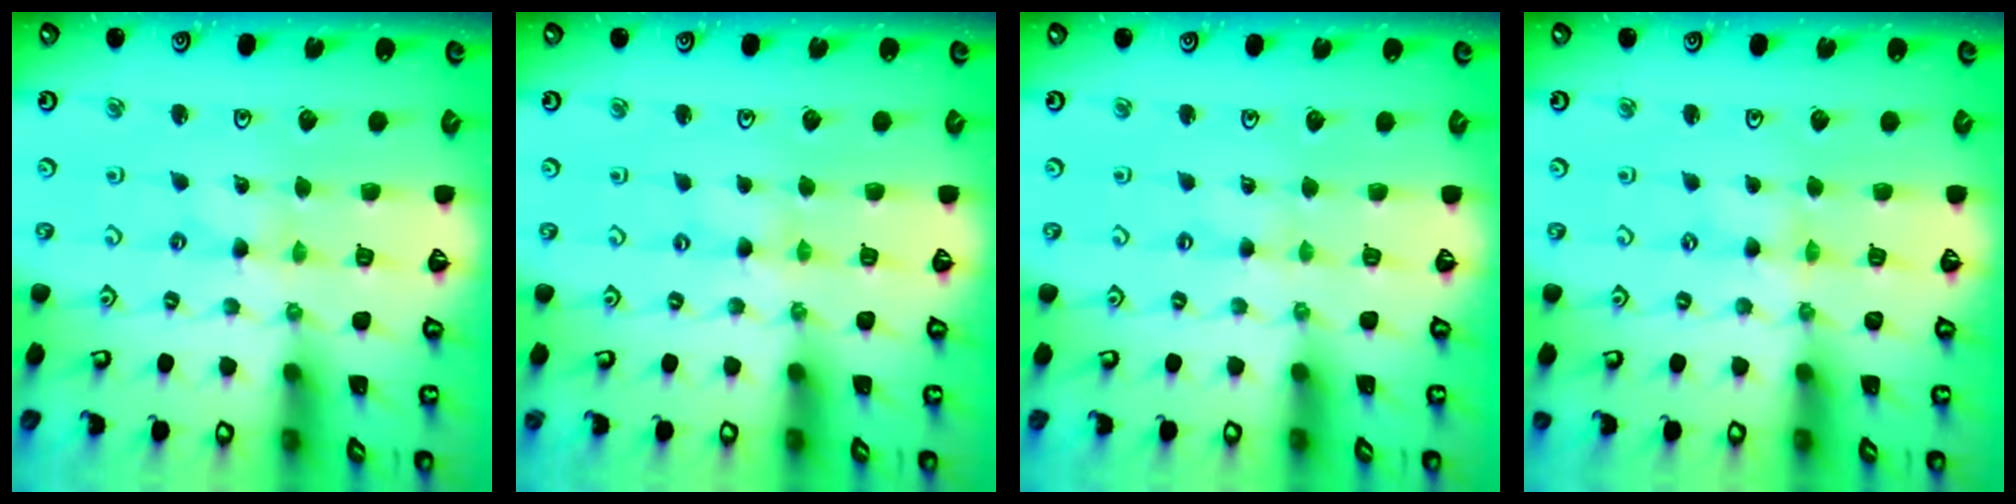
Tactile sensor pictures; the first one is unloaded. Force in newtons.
{"total": 0.0}
{"total": 0.5, "press": 0.5, "slide": 0.1}
{"total": 0.0}